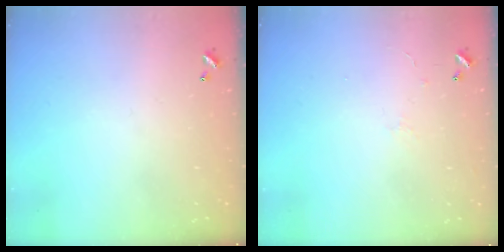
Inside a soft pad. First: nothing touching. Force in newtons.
{"total": 0.9, "press": 0.7, "slide": 0.5}